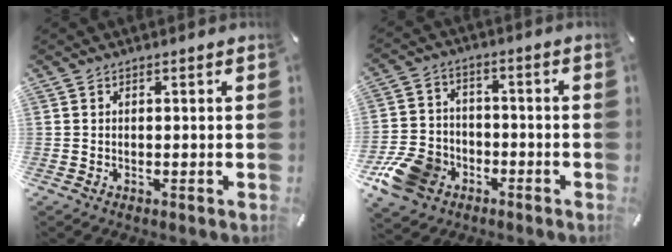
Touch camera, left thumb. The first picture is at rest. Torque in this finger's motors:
{"motor_torque": [0.19, 0.65, 0.21, 0.18, 0.17]}